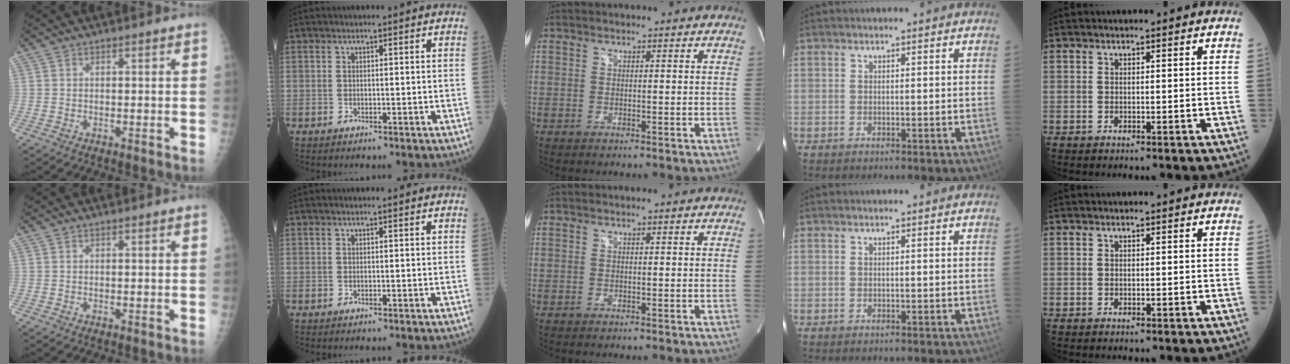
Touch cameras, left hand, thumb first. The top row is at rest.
{}